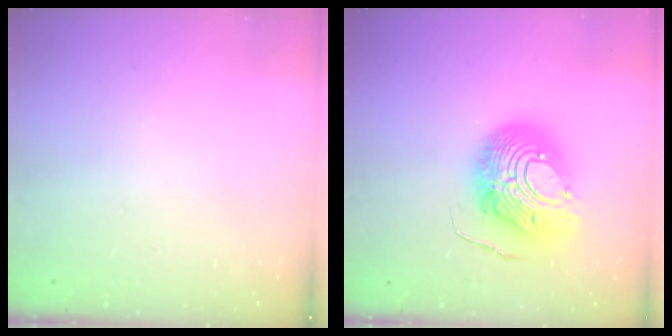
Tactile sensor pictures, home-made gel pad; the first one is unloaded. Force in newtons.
{"total": 16.1, "press": 16.0, "slide": 1.4}